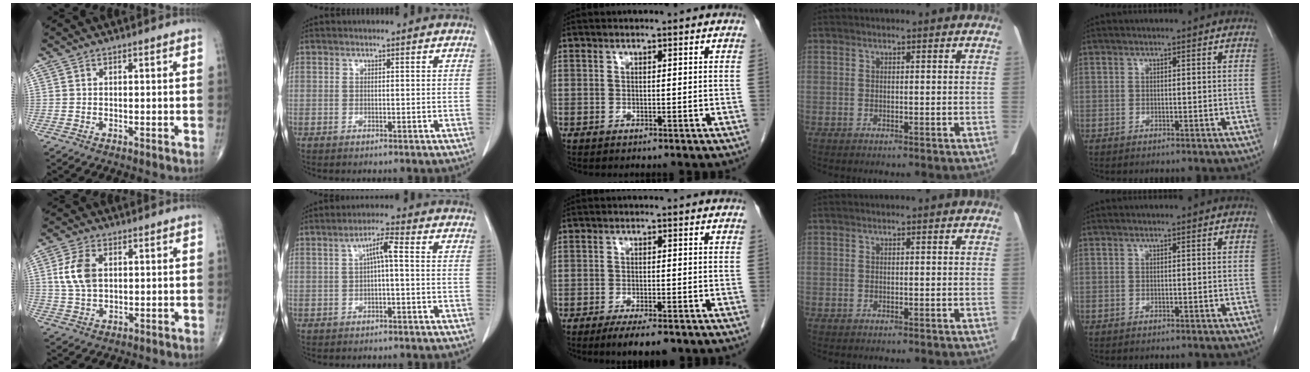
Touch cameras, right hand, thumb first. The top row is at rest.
{"thumb": {"total": 6.3, "force": [1.3, 4.0, 4.7], "torque": [-0.093, -0.001, 0.026]}, "index": {"total": 3.5, "force": [0.5, 0.4, 3.4], "torque": [-0.062, 0.011, 0.008]}, "middle": {"total": 6.3, "force": [-4.5, 1.8, 4.0], "torque": [-0.054, -0.008, -0.066]}}